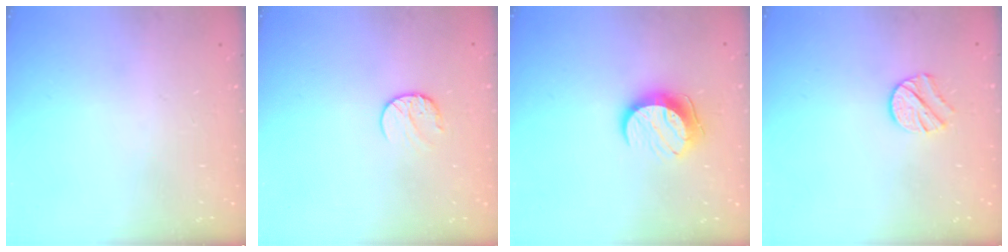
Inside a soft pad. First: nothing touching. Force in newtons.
{"total": 7.1, "press": 7.1, "slide": 0.8}
{"total": 9.6, "press": 9.6, "slide": 0.1}
{"total": 7.9, "press": 7.9, "slide": 0.1}